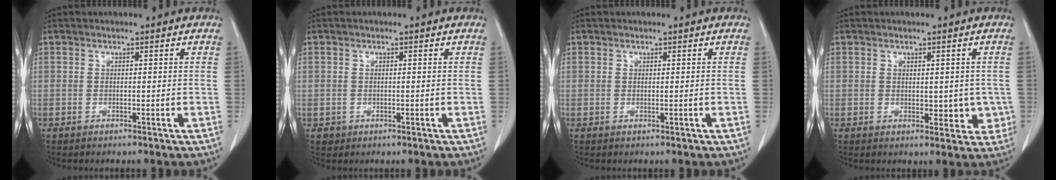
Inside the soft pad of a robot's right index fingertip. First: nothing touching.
{"total": 1.3, "force": [-0.1, 1.3, 0.1], "torque": [0.002, 0.004, 0.000]}
{"total": 0.0}
{"total": 3.9, "force": [-0.1, 2.4, 3.1], "torque": [-0.023, -0.004, 0.004]}